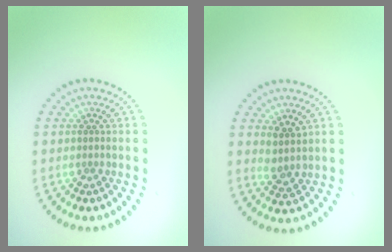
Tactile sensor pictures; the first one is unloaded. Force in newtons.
{"total": 1.9, "press": 1.5, "slide": 1.2}